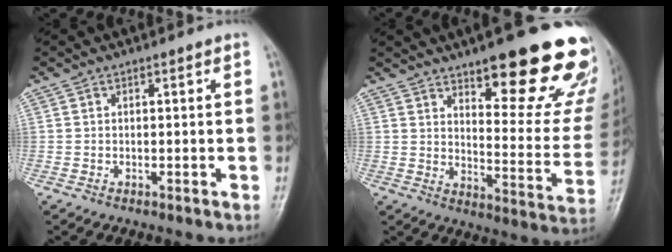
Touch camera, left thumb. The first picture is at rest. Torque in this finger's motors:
{"motor_torque": [0.72, 0.67, 1.43, -1.34, 0.08]}